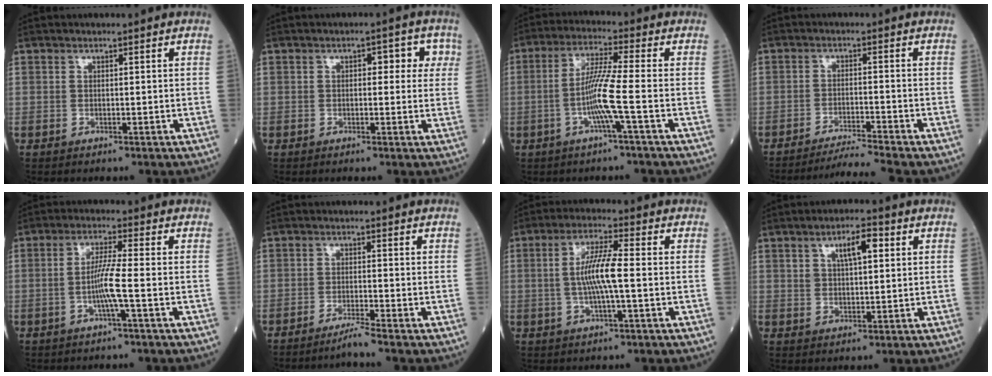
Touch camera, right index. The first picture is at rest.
{"total": 4.4, "force": [1.2, 2.4, 3.5], "torque": [-0.032, 0.019, 0.011]}
{"total": 7.2, "force": [-2.1, -1.2, 6.8], "torque": [-0.137, 0.001, -0.041]}
{"total": 5.9, "force": [-5.3, -2.1, 1.6], "torque": [-0.026, -0.017, -0.089]}
{"total": 4.9, "force": [-1.4, -0.8, 4.7], "torque": [-0.097, 0.000, -0.026]}
{"total": 2.3, "force": [-1.9, -0.9, 0.9], "torque": [-0.016, -0.004, -0.036]}
{"total": 7.4, "force": [-0.3, 0.5, 7.3], "torque": [-0.144, 0.003, -0.010]}
{"total": 5.5, "force": [2.2, 2.0, 4.6], "torque": [-0.080, 0.014, 0.041]}